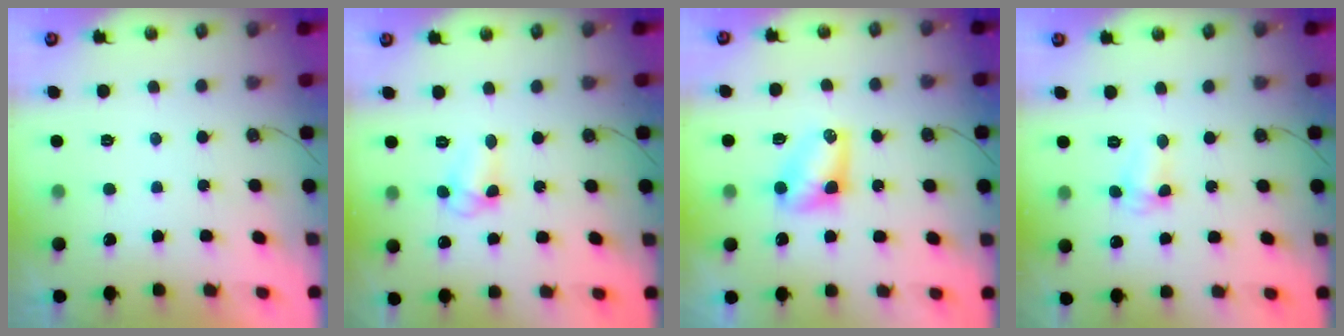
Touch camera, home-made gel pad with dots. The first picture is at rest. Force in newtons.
{"total": 5.8, "press": 5.7, "slide": 0.6}
{"total": 6.0, "press": 6.0, "slide": 0.8}
{"total": 2.6, "press": 2.6, "slide": 0.6}